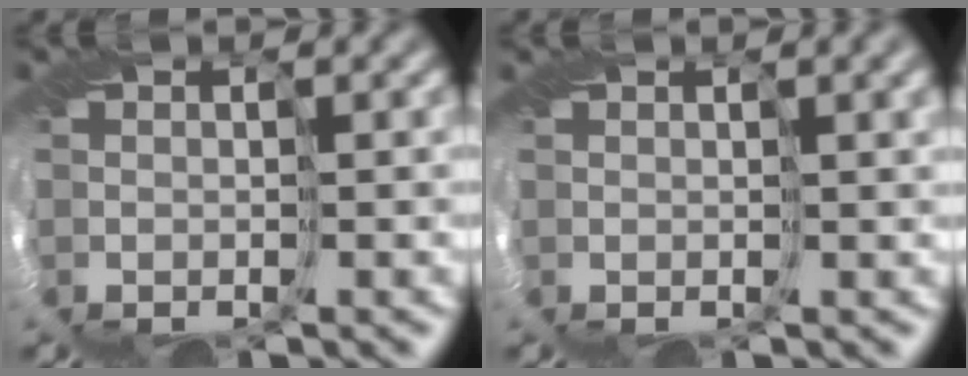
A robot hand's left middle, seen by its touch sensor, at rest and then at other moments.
{"total": 2.6, "force": [1.2, 0.7, 2.2], "torque": [-0.027, 0.006, 0.015]}